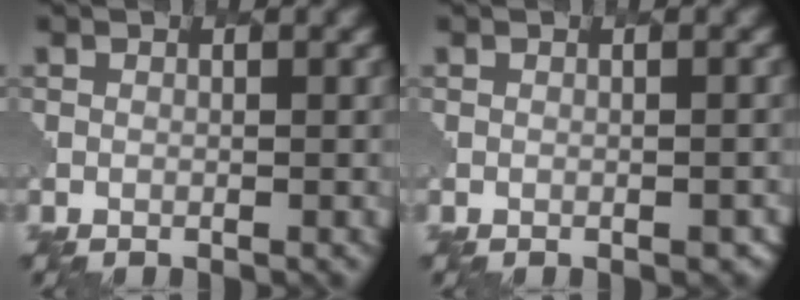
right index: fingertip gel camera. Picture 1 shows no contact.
{"total": 1.5, "force": [-0.8, 0.8, 0.9], "torque": [-0.007, -0.002, 0.000]}